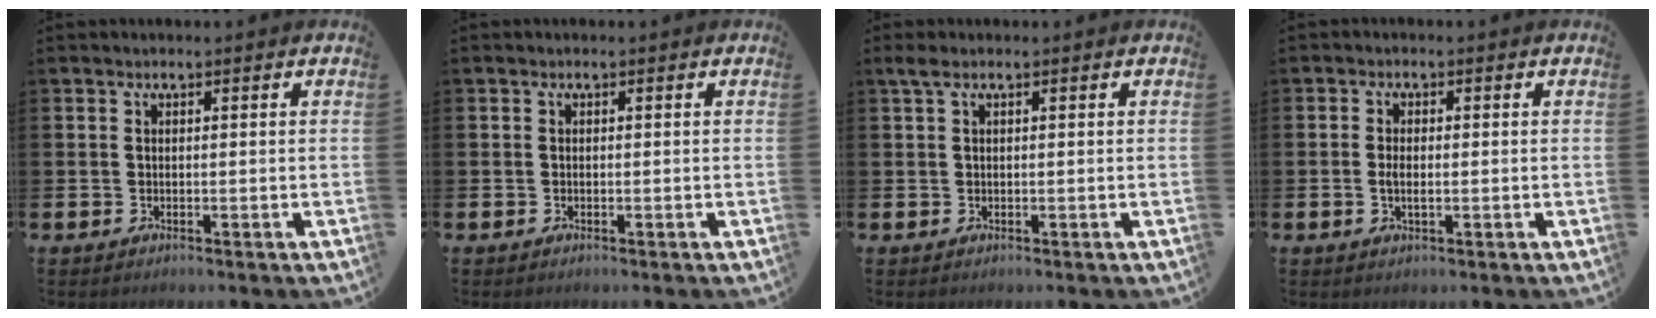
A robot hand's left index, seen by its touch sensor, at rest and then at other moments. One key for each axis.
{"total": 0.0}
{"total": 1.1, "fx": 0.4, "fy": 0.3, "fz": 1.0, "tx": -0.023, "ty": 0.005, "tz": 0.006}
{"total": 1.8, "fx": -0.2, "fy": 0.9, "fz": 1.6, "tx": -0.024, "ty": 0.000, "tz": -0.005}